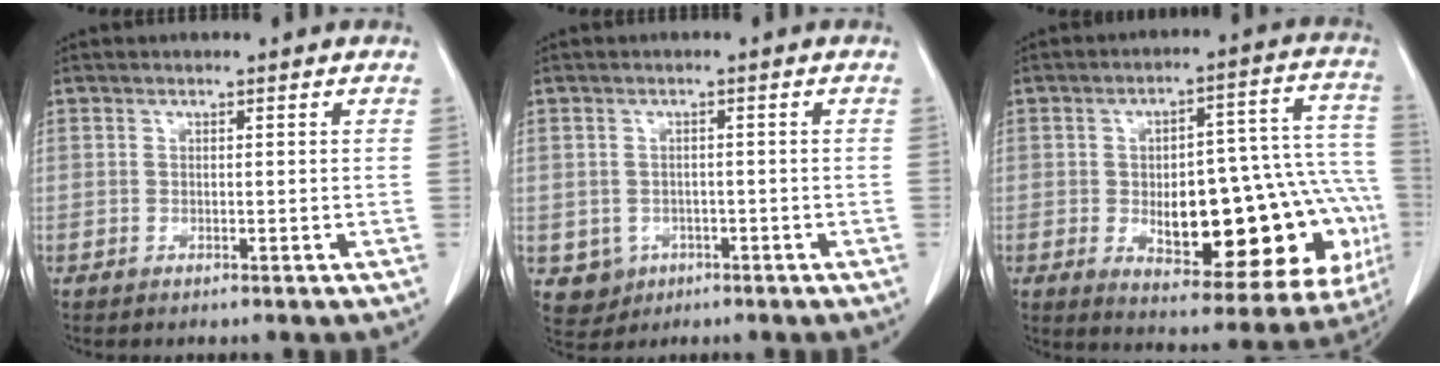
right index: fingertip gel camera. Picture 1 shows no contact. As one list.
[{"total": 4.2, "force": [-1.4, 3.9, 0.5], "torque": [-0.002, 0.009, -0.011]}, {"total": 24.8, "force": [-4.9, 9.1, 22.5], "torque": [-0.228, 0.039, -0.038]}]